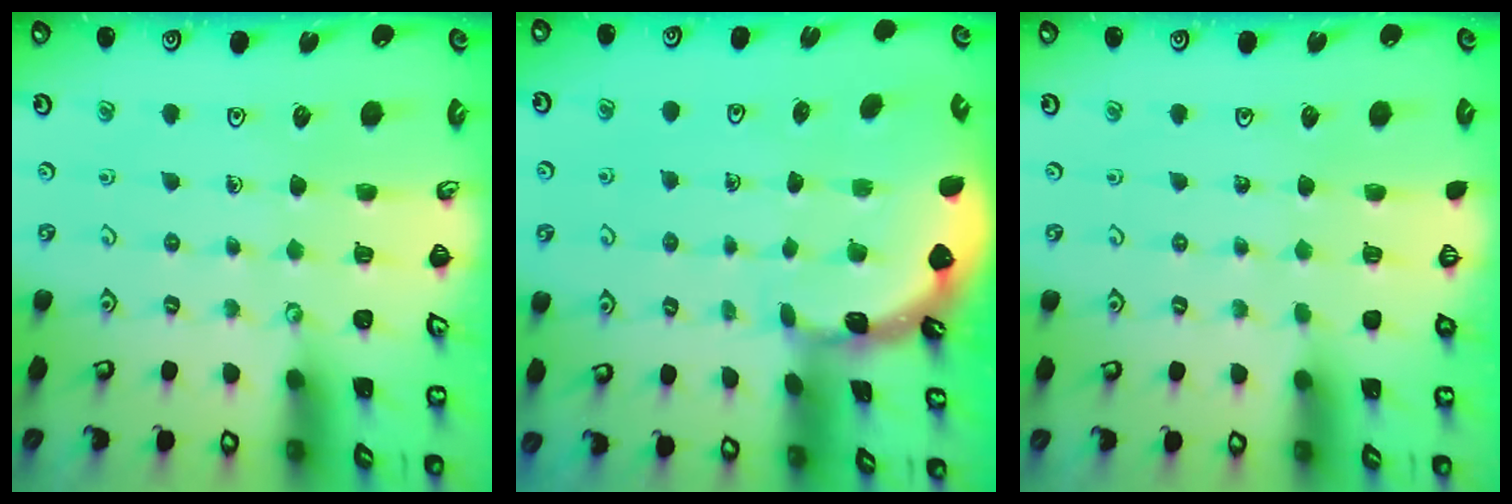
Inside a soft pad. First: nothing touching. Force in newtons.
{"total": 1.6, "press": 1.6, "slide": 0.2}
{"total": 0.0}